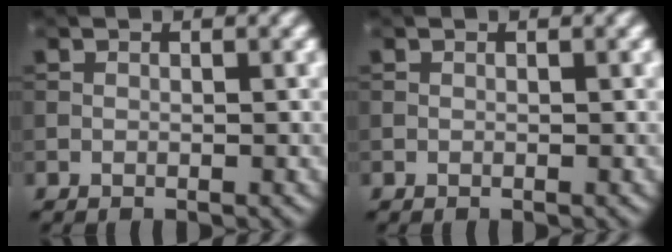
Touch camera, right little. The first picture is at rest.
{"total": 0.0}